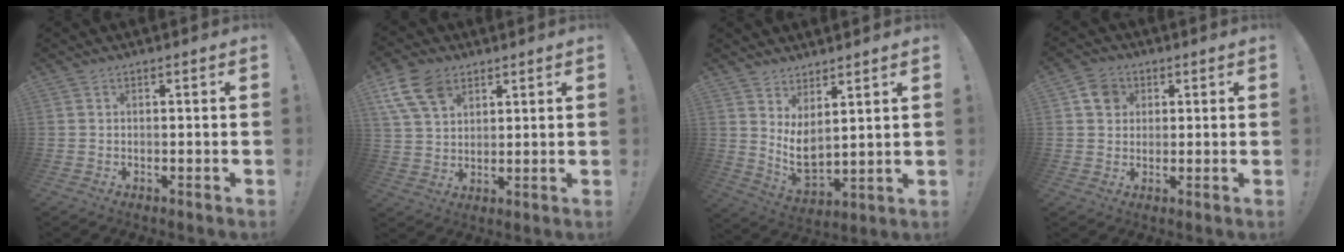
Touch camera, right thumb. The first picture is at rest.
{"total": 11.6, "force": [6.3, 7.3, 6.3], "torque": [-0.120, -0.018, 0.124]}
{"total": 7.3, "force": [4.1, 3.8, 4.8], "torque": [-0.078, -0.053, 0.082]}
{"total": 6.3, "force": [2.4, 5.4, 2.0], "torque": [-0.024, -0.005, 0.047]}